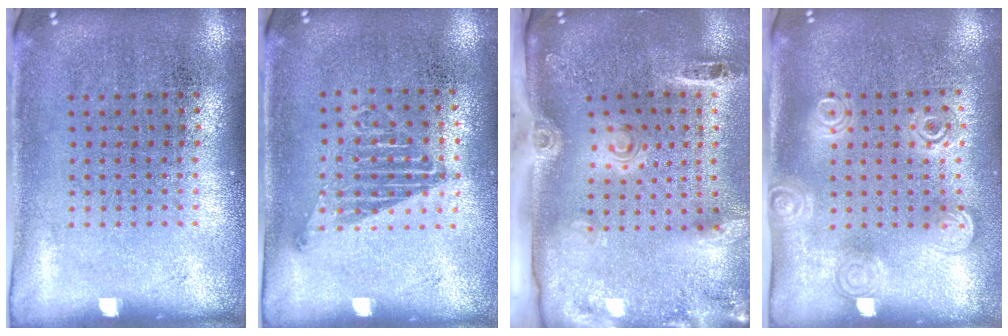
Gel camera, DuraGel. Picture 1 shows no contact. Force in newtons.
{"total": 1.1, "press": 1.0, "slide": 0.4}
{"total": 3.0, "press": 2.1, "slide": 2.2}
{"total": 1.7, "press": 1.4, "slide": 1.0}